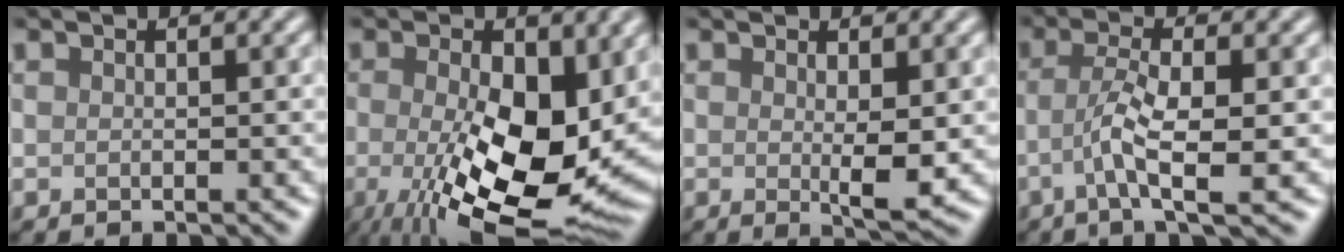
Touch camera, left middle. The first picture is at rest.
{"total": 13.3, "force": [-2.0, 5.6, 11.8], "torque": [-0.195, -0.017, -0.023]}
{"total": 2.3, "force": [0.3, 0.1, 2.3], "torque": [-0.039, -0.005, 0.015]}
{"total": 4.2, "force": [-1.2, 0.7, 3.9], "torque": [-0.082, 0.005, -0.021]}